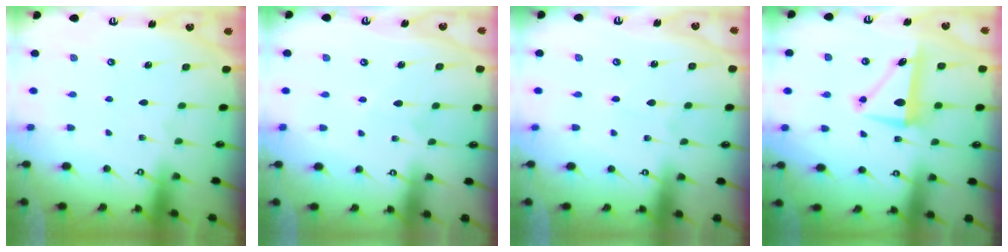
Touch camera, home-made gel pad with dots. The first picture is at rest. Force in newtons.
{"total": 3.7, "press": 3.7, "slide": 0.4}
{"total": 1.6, "press": 1.6, "slide": 0.1}
{"total": 8.3, "press": 8.2, "slide": 1.2}